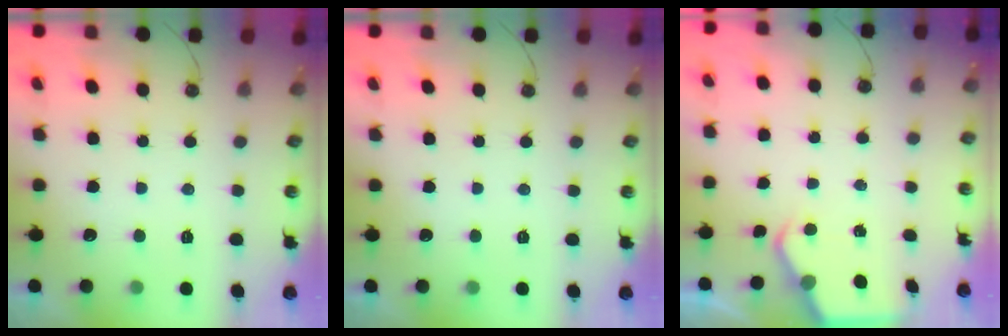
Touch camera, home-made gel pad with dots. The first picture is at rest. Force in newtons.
{"total": 0.0}
{"total": 4.0, "press": 4.0, "slide": 0.2}